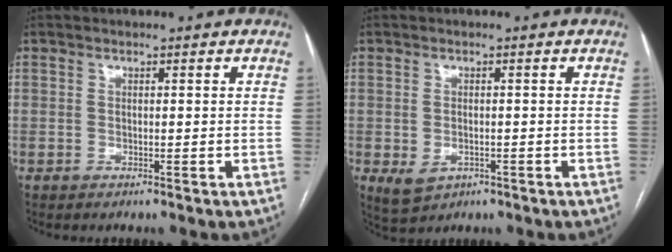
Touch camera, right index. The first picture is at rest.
{"total": 3.6, "force": [-1.2, 2.4, 2.3], "torque": [-0.047, -0.005, -0.005]}